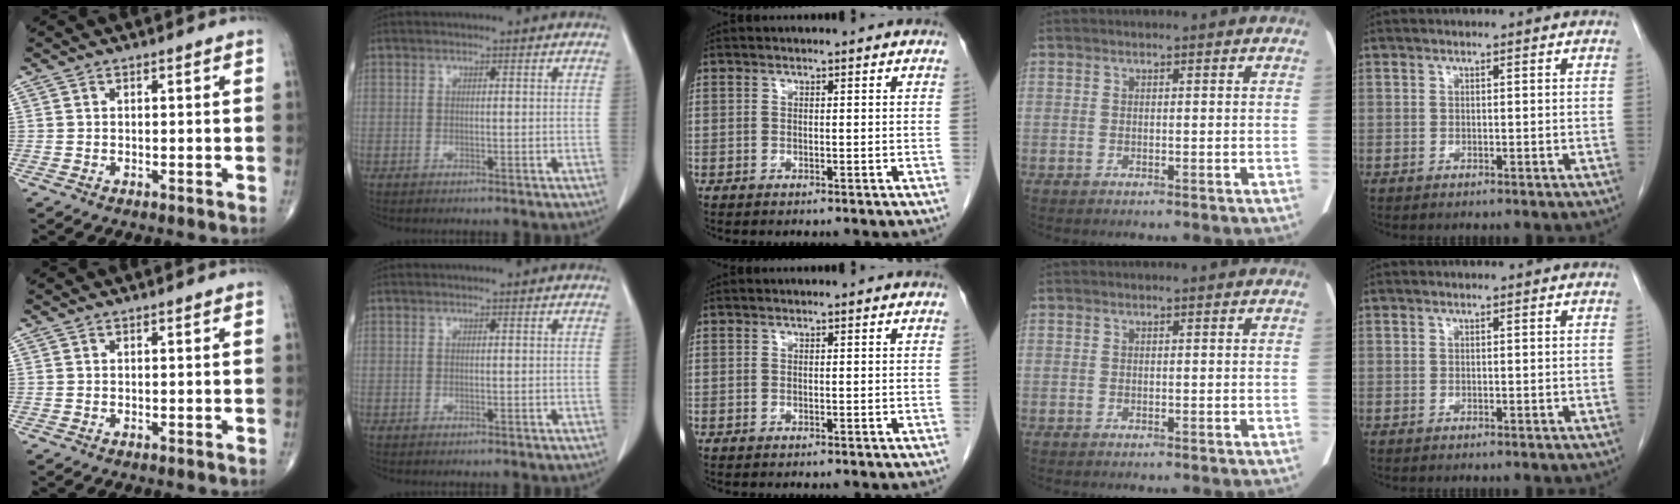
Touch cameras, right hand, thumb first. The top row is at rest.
{}